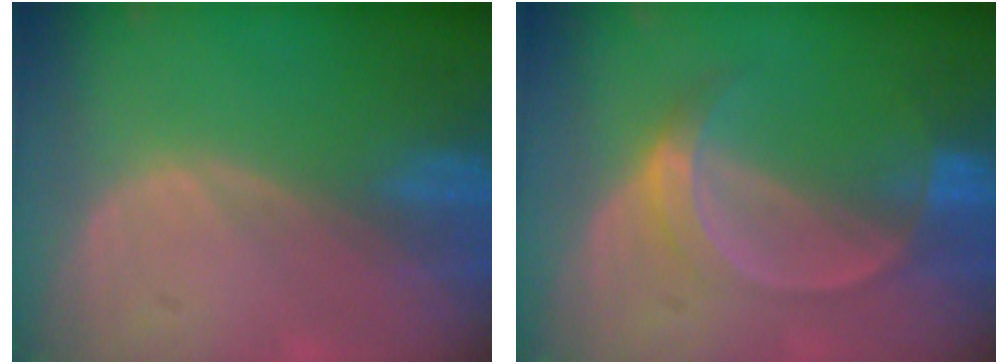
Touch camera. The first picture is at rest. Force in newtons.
{"total": 5.3, "press": 4.8, "slide": 2.3}